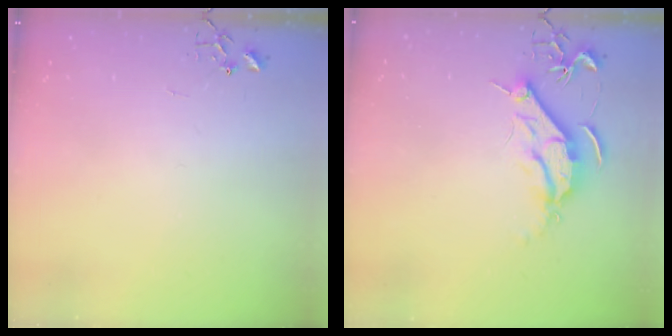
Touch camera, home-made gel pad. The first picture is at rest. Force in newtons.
{"total": 9.1, "press": 9.0, "slide": 0.8}